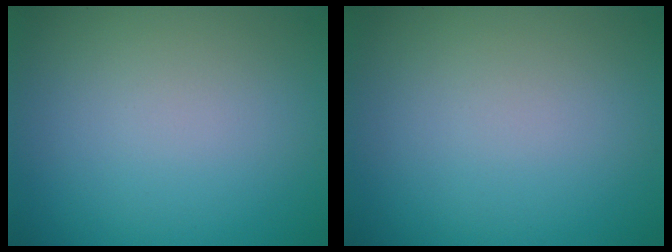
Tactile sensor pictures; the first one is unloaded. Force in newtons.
{"total": 0.0}